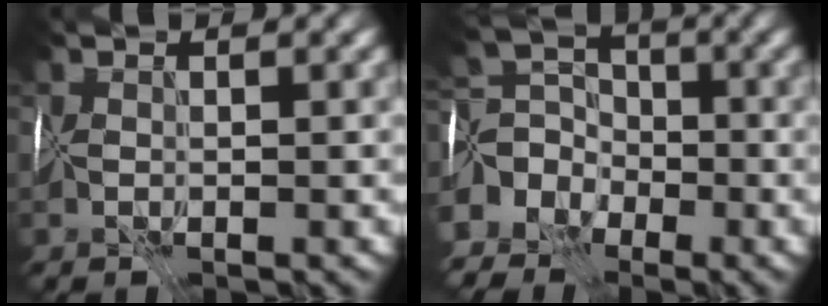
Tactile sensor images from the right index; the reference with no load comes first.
{"total": 5.3, "force": [-2.3, 4.2, 2.2], "torque": [-0.026, 0.006, -0.053]}